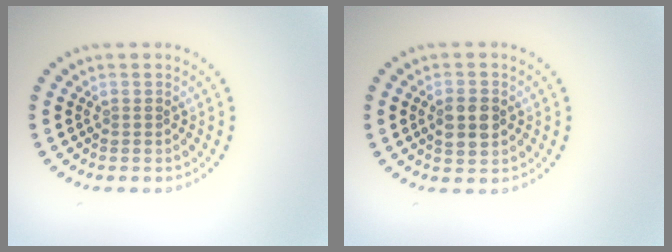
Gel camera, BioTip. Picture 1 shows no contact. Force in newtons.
{"total": 2.8, "press": 2.8, "slide": 0.1}